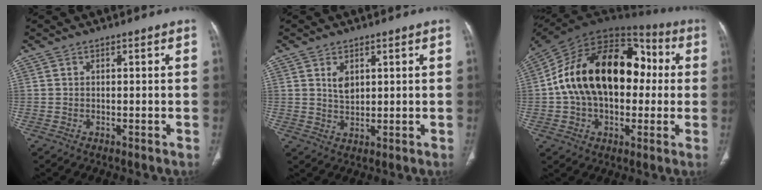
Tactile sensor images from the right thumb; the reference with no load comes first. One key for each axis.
{"total": 3.4, "fx": 1.4, "fy": 2.2, "fz": 2.2, "tx": -0.029, "ty": -0.012, "tz": 0.030}
{"total": 26.1, "fx": 1.5, "fy": 16.6, "fz": 20.1, "tx": -0.333, "ty": 0.045, "tz": 0.021}